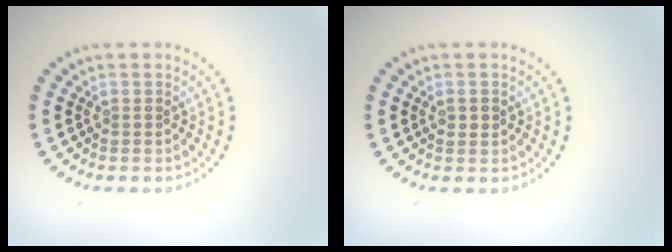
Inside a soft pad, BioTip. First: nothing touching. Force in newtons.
{"total": 1.1, "press": 1.1, "slide": 0.1}